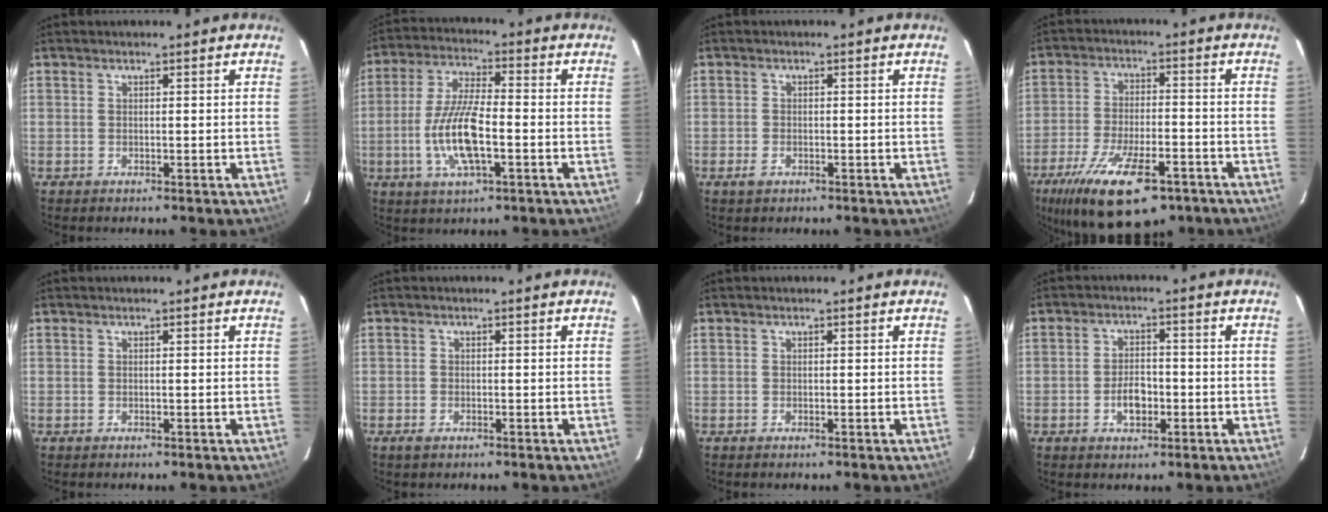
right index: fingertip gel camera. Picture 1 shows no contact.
{"total": 11.8, "force": [-3.1, 3.3, 10.9], "torque": [-0.223, -0.003, -0.061]}
{"total": 1.9, "force": [-1.1, 1.2, 1.0], "torque": [-0.020, -0.002, -0.019]}
{"total": 18.9, "force": [-11.8, 7.1, 13.0], "torque": [-0.253, -0.041, -0.188]}
{"total": 0.0}
{"total": 1.5, "force": [-1.0, 0.8, 0.7], "torque": [-0.014, -0.003, -0.019]}
{"total": 0.0}
{"total": 4.8, "force": [-1.7, 2.9, 3.5], "torque": [-0.067, 0.006, -0.024]}